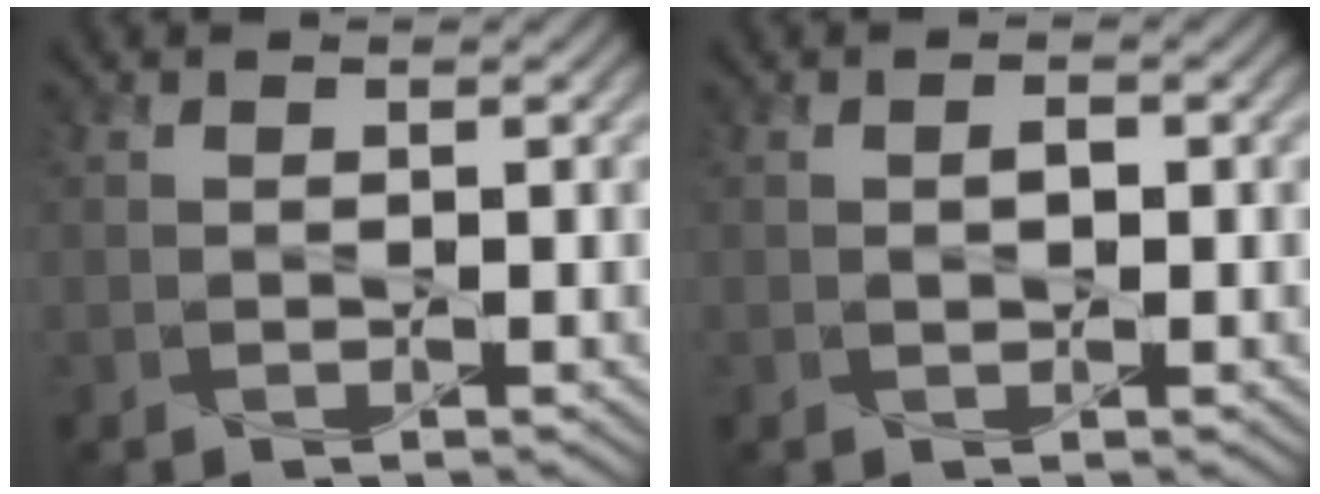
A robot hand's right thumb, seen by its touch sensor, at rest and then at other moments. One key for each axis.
{"total": 1.2, "fx": 0.1, "fy": 0.7, "fz": 1.0, "tx": -0.016, "ty": -0.001, "tz": 0.001}